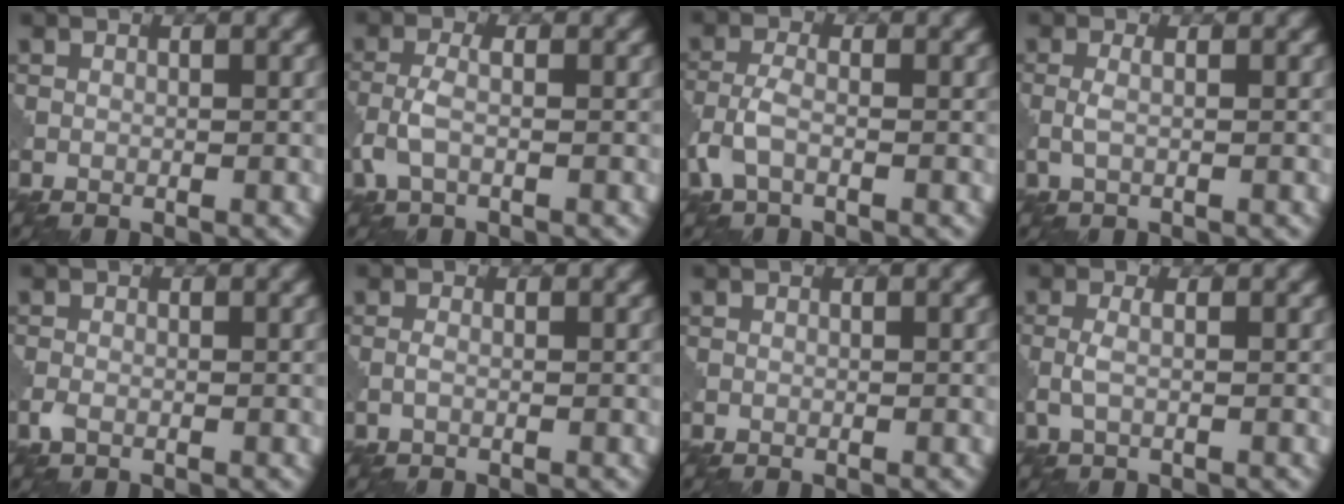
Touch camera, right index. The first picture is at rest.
{"total": 2.7, "force": [-0.8, 1.0, 2.4], "torque": [-0.061, 0.003, -0.022]}
{"total": 3.1, "force": [-1.2, 1.4, 2.5], "torque": [-0.063, 0.003, -0.034]}
{"total": 1.3, "force": [0.0, 0.2, 1.2], "torque": [-0.029, 0.001, -0.003]}
{"total": 1.1, "force": [-0.7, 0.4, 0.7], "torque": [-0.021, -0.002, -0.017]}
{"total": 0.7, "force": [-0.2, 0.1, 0.6], "torque": [-0.018, -0.002, -0.009]}
{"total": 0.0}
{"total": 1.6, "force": [-0.1, 0.3, 1.5], "torque": [-0.036, 0.003, -0.007]}